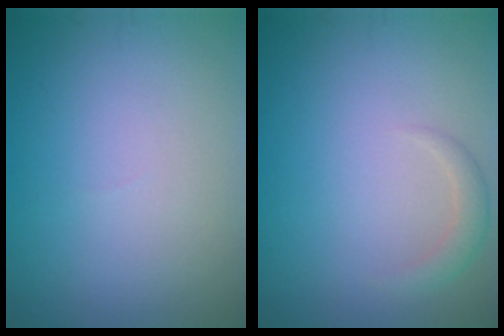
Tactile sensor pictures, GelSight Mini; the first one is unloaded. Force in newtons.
{"total": 1.5, "press": 1.5, "slide": 0.2}